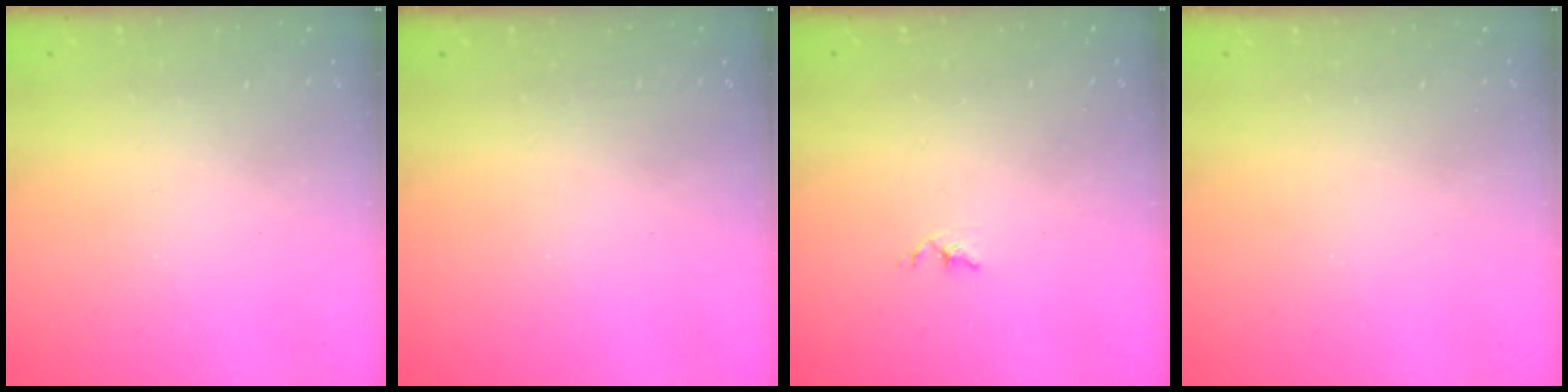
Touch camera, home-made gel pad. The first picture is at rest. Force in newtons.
{"total": 0.0}
{"total": 1.8, "press": 1.7, "slide": 0.3}
{"total": 0.0}